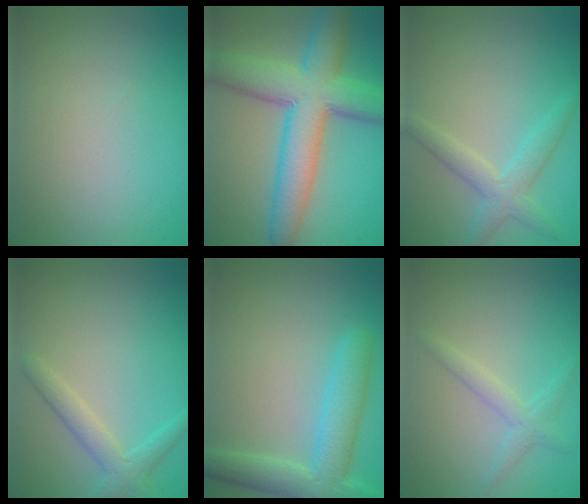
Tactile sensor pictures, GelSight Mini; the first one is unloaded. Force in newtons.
{"total": 9.5, "press": 9.5, "slide": 0.2}
{"total": 2.6, "press": 2.6, "slide": 0.1}
{"total": 2.4, "press": 2.4, "slide": 0.2}
{"total": 5.3, "press": 5.2, "slide": 0.4}
{"total": 1.7, "press": 1.7, "slide": 0.1}